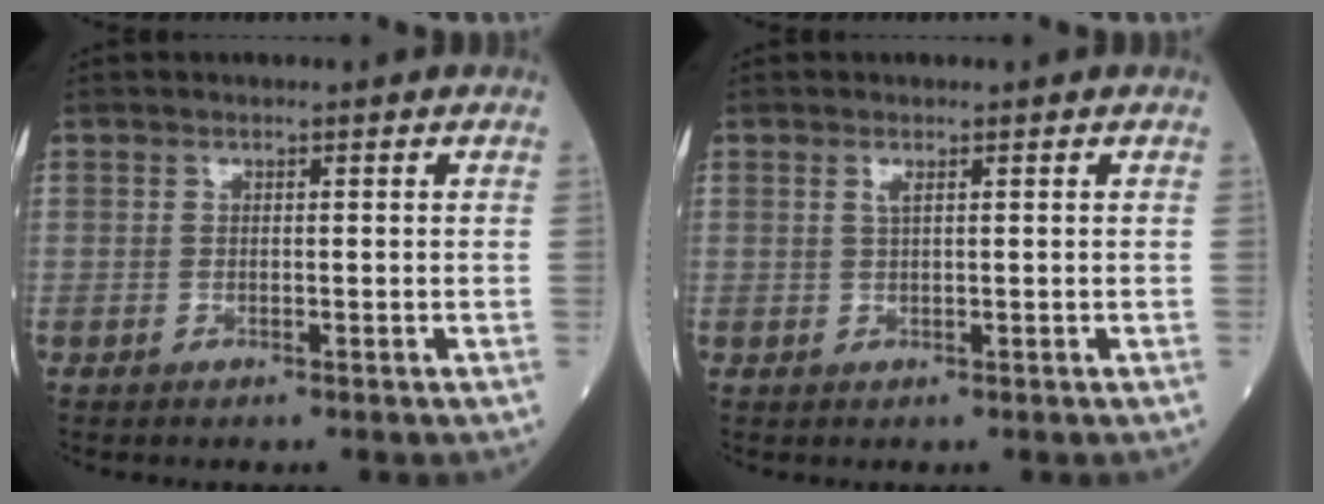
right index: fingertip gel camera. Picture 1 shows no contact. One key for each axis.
{"total": 0.6, "fx": 0.2, "fy": 0.0, "fz": 0.5, "tx": -0.015, "ty": 0.000, "tz": 0.004}